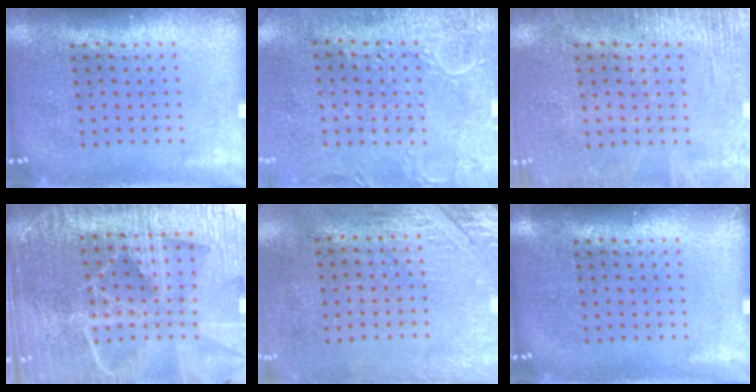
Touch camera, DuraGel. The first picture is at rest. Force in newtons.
{"total": 2.9, "press": 2.3, "slide": 1.7}
{"total": 2.6, "press": 2.5, "slide": 0.3}
{"total": 6.4, "press": 5.5, "slide": 3.3}
{"total": 2.9, "press": 2.5, "slide": 1.5}
{"total": 0.0}